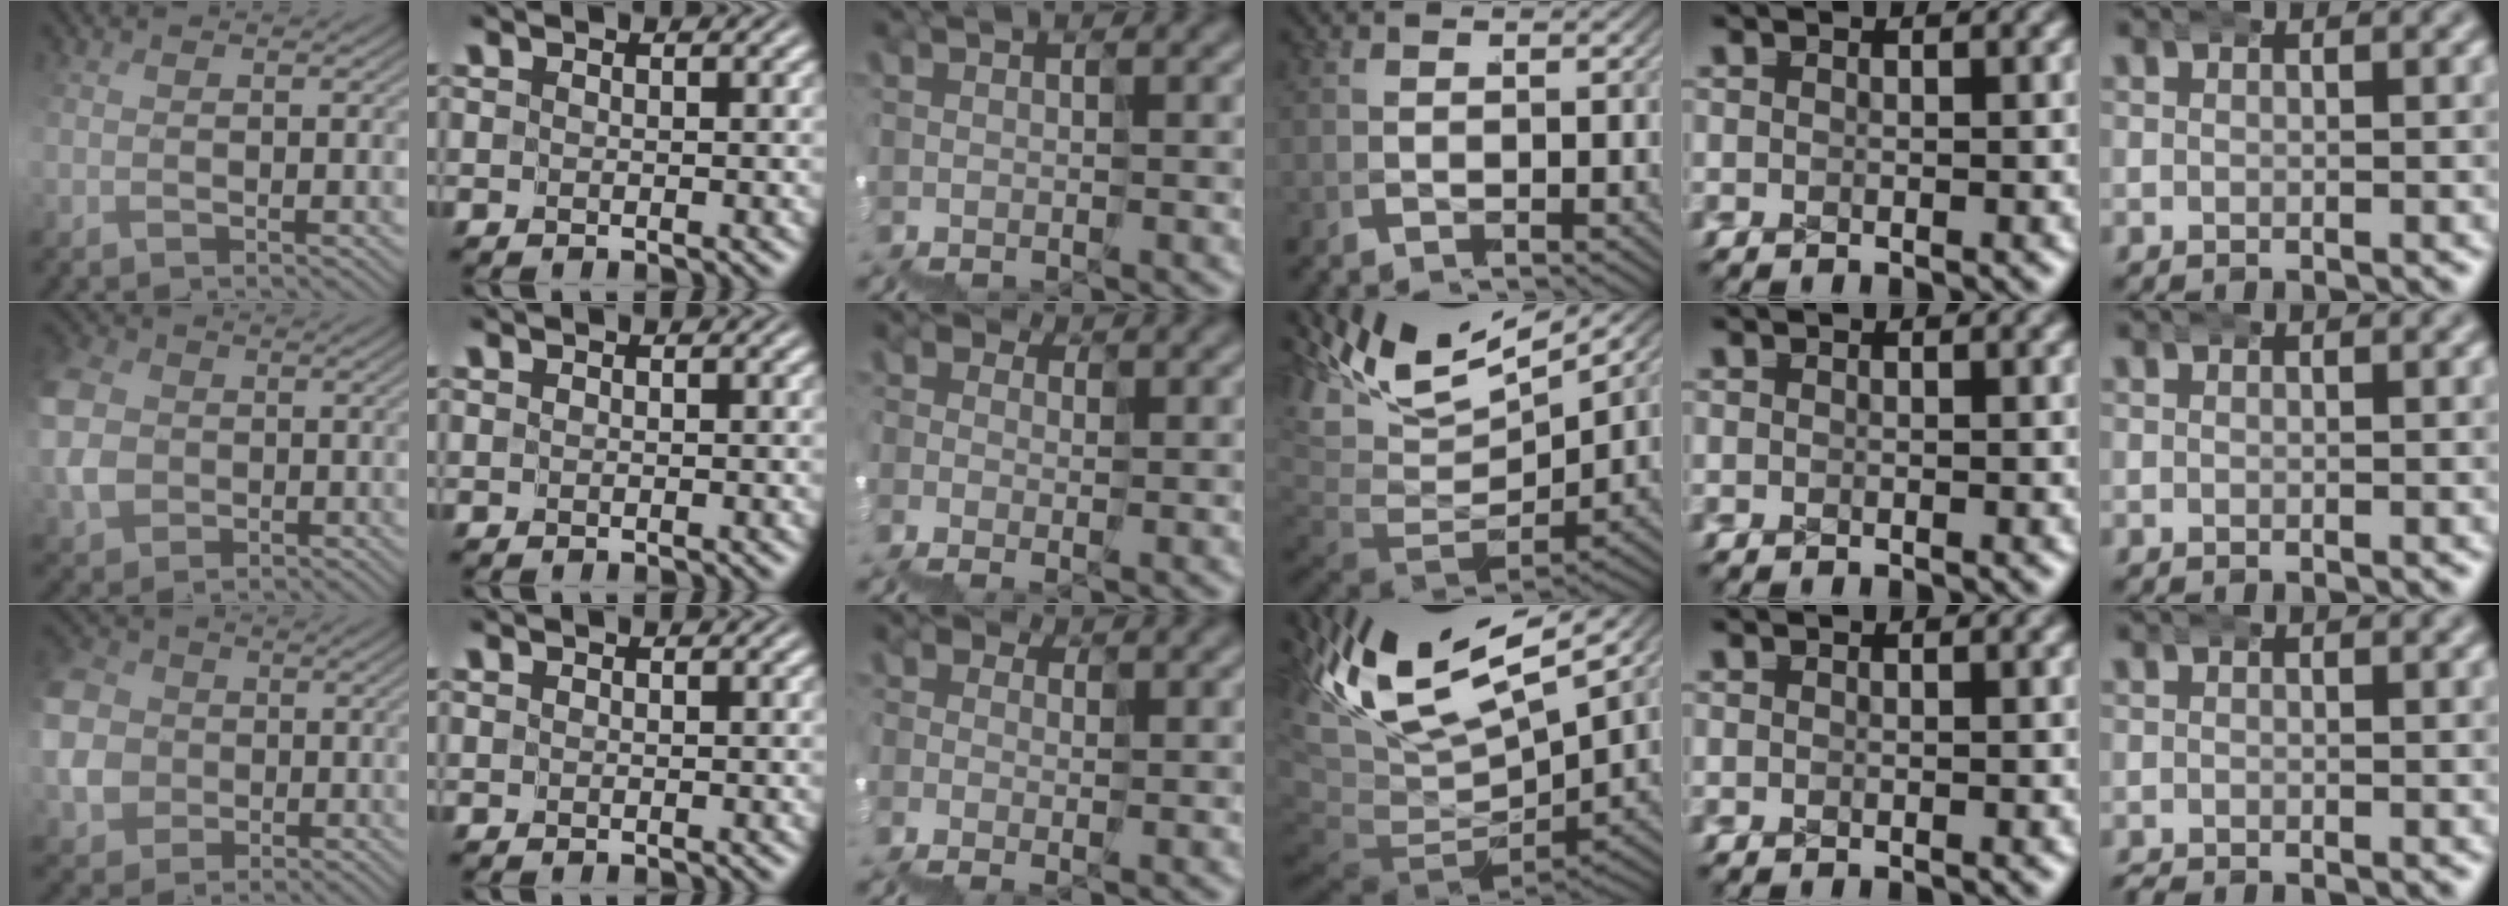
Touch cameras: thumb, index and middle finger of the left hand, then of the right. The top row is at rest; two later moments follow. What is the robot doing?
{"motion": "wrap", "object": "ethernet cable"}